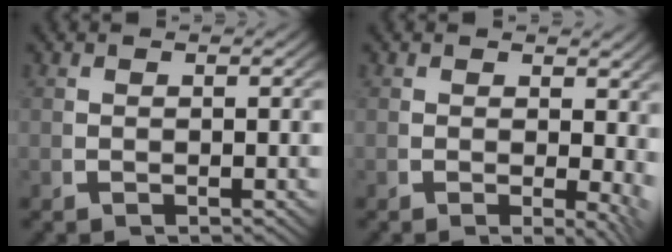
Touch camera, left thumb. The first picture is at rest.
{"total": 3.2, "force": [0.4, 1.8, 2.6], "torque": [-0.024, -0.017, 0.010]}